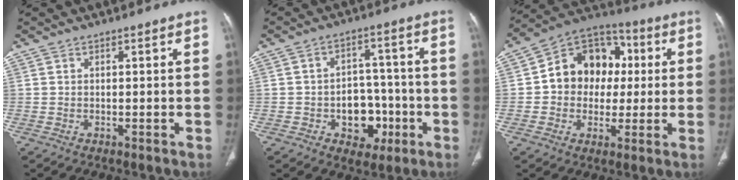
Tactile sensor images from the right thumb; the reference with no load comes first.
{"total": 9.5, "force": [-3.1, 7.1, 5.4], "torque": [-0.033, 0.037, -0.038]}
{"total": 15.0, "force": [1.3, 12.2, 8.6], "torque": [-0.082, 0.025, 0.012]}